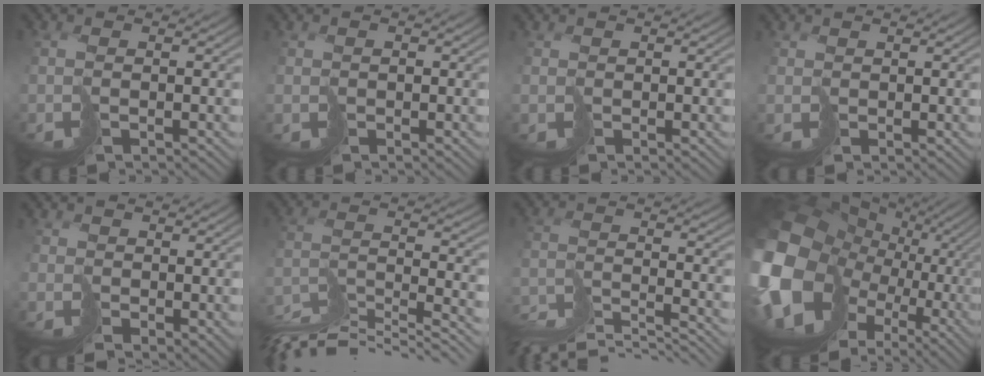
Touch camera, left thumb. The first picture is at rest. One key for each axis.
{"total": 0.6, "fx": -0.1, "fy": 0.4, "fz": -0.5, "tx": 0.012, "ty": 0.002, "tz": 0.003}
{"total": 0.7, "fx": -0.1, "fy": 0.3, "fz": -0.6, "tx": 0.013, "ty": 0.000, "tz": 0.005}
{"total": 0.7, "fx": 0.3, "fy": 0.4, "fz": -0.5, "tx": 0.011, "ty": -0.001, "tz": 0.012}
{"total": 2.0, "fx": 0.4, "fy": 1.6, "fz": 1.2, "tx": -0.029, "ty": -0.008, "tz": 0.016}
{"total": 11.5, "fx": -10.0, "fy": 2.2, "fz": 5.2, "tx": -0.101, "ty": -0.001, "tz": -0.168}
{"total": 8.6, "fx": -7.7, "fy": 1.9, "fz": 3.4, "tx": -0.066, "ty": -0.002, "tz": -0.128}
{"total": 21.5, "fx": -1.1, "fy": 18.7, "fz": 10.5, "tx": -0.309, "ty": -0.059, "tz": -0.026}